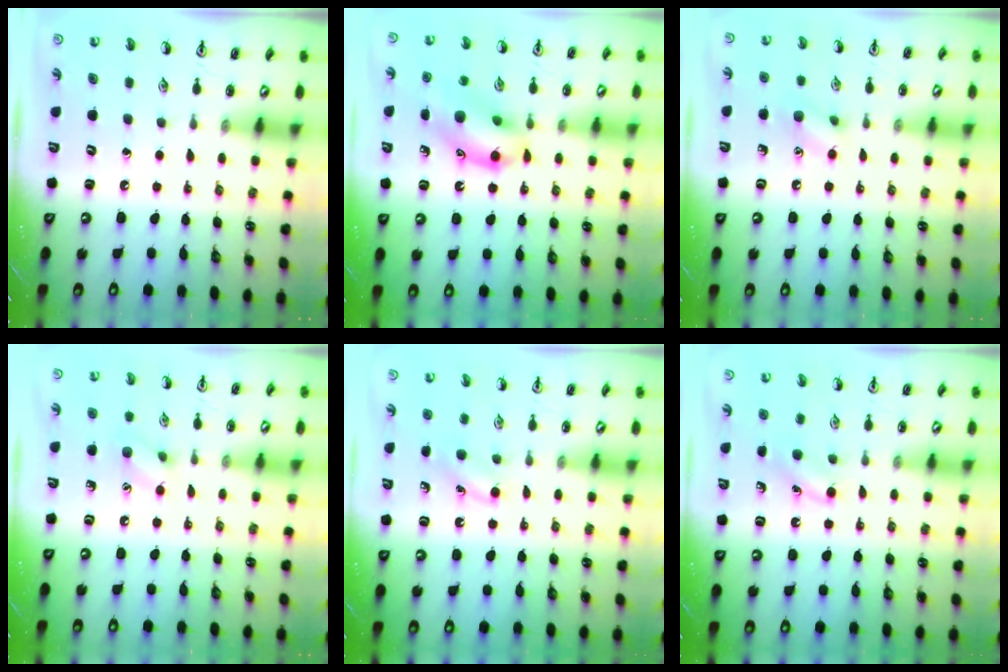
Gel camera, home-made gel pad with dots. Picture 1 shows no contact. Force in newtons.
{"total": 13.6, "press": 13.3, "slide": 2.4}
{"total": 7.5, "press": 7.3, "slide": 1.3}
{"total": 6.1, "press": 6.0, "slide": 1.0}
{"total": 4.1, "press": 3.9, "slide": 1.3}
{"total": 4.1, "press": 3.9, "slide": 1.3}